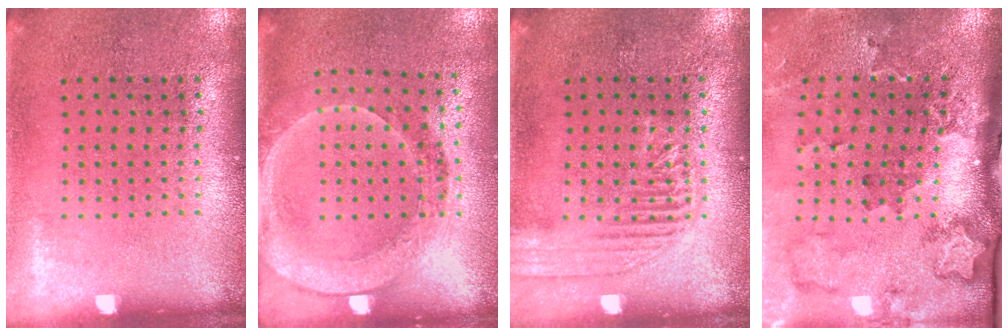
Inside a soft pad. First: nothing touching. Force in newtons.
{"total": 1.7, "press": 1.5, "slide": 0.8}
{"total": 2.1, "press": 2.1, "slide": 0.3}
{"total": 2.3, "press": 2.0, "slide": 1.2}